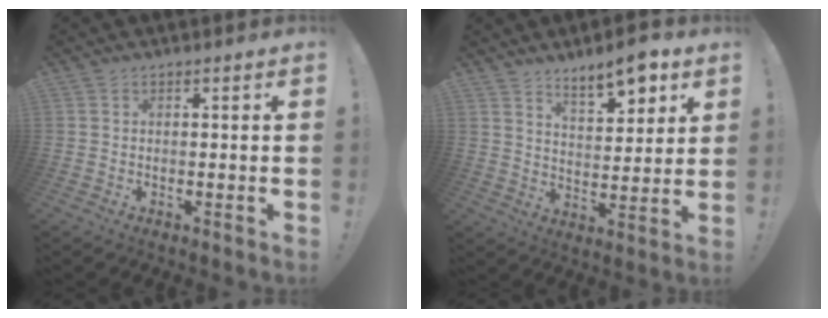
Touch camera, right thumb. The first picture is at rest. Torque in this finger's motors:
{"motor_torque": [-0.02, 0.04, 0.14, 0.22, 0.15]}